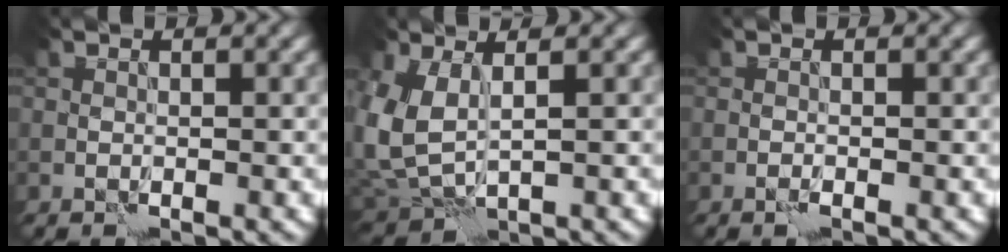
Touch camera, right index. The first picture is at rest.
{"total": 5.0, "force": [0.9, 2.8, 4.0], "torque": [-0.104, -0.017, 0.021]}
{"total": 0.0}